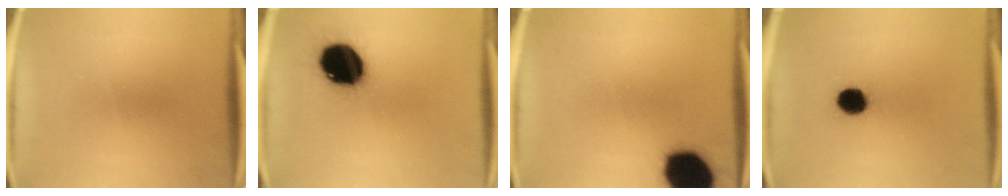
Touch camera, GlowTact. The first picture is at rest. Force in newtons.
{"total": 19.8}
{"total": 17.4}
{"total": 7.1}